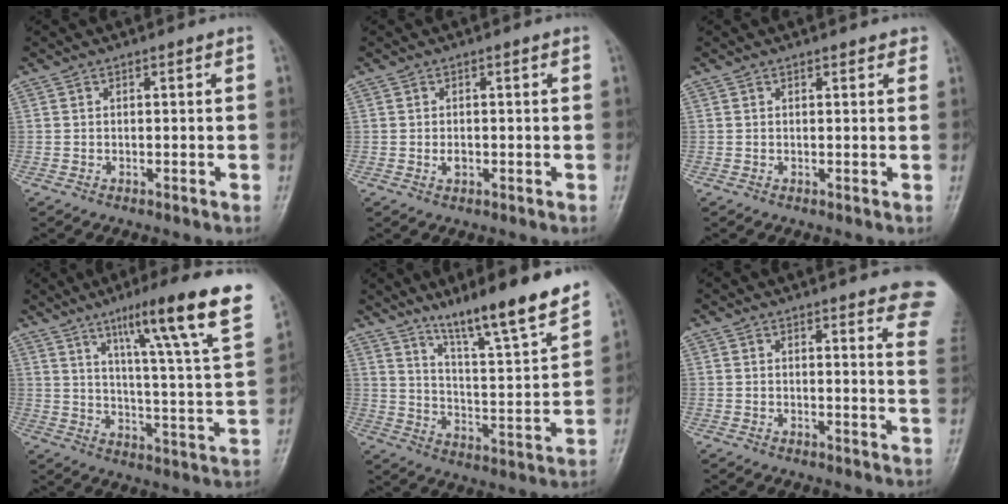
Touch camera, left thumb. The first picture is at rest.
{"total": 1.5, "force": [-0.3, 0.9, 1.1], "torque": [-0.016, 0.004, -0.002]}
{"total": 1.5, "force": [1.2, 0.6, 0.7], "torque": [0.002, -0.001, 0.009]}
{"total": 20.9, "force": [12.4, 1.4, 16.8], "torque": [-0.223, -0.047, 0.175]}
{"total": 16.1, "force": [12.3, 1.4, 10.4], "torque": [-0.148, -0.076, 0.205]}
{"total": 12.5, "force": [10.0, 2.7, 7.0], "torque": [-0.047, -0.041, 0.093]}